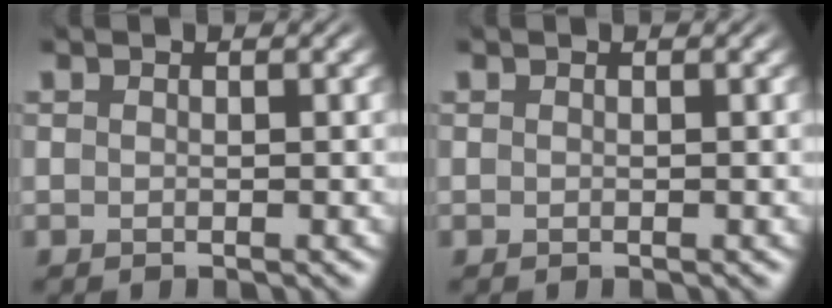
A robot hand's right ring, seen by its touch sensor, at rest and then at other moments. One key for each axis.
{"total": 0.0}